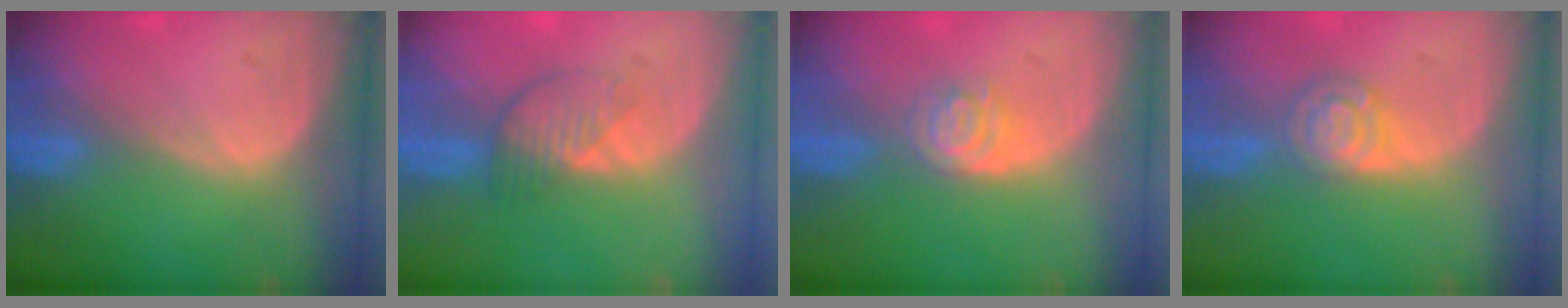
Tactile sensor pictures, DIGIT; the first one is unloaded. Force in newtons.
{"total": 3.9, "press": 3.7, "slide": 1.4}
{"total": 4.0, "press": 3.6, "slide": 1.9}
{"total": 5.3, "press": 4.6, "slide": 2.6}